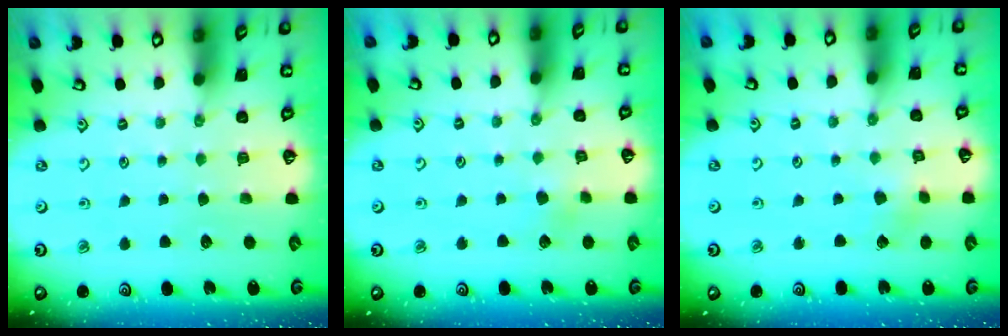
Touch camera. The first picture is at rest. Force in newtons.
{"total": 2.9, "press": 2.8, "slide": 0.9}
{"total": 2.8, "press": 2.8, "slide": 0.1}